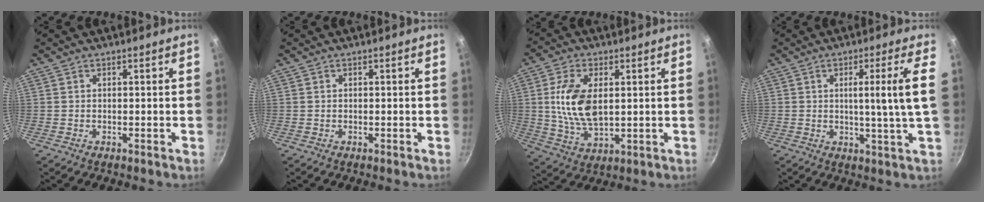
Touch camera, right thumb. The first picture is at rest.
{"total": 0.0}
{"total": 12.0, "force": [1.8, 6.4, 9.9], "torque": [-0.187, -0.008, 0.039]}
{"total": 7.0, "force": [1.5, -1.1, 6.8], "torque": [-0.119, -0.018, 0.024]}